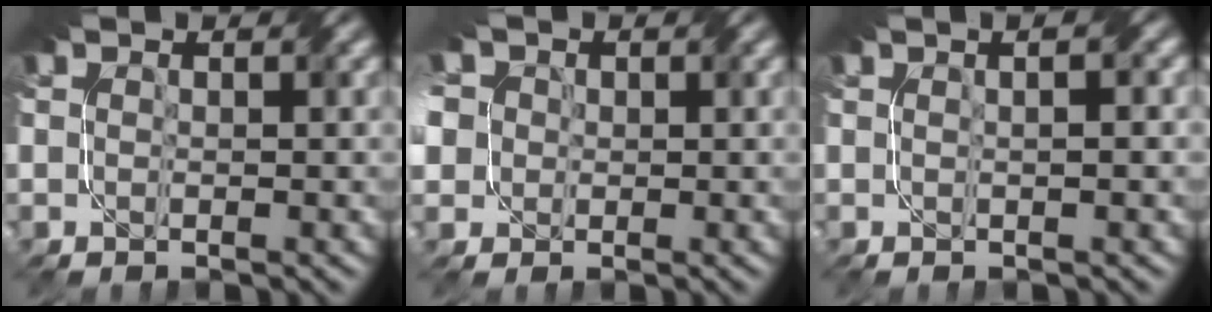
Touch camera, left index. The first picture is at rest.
{"total": 7.4, "force": [1.4, 6.2, 3.8], "torque": [-0.091, 0.031, -0.004]}
{"total": 3.8, "force": [1.0, 1.7, 3.2], "torque": [-0.022, 0.016, -0.008]}